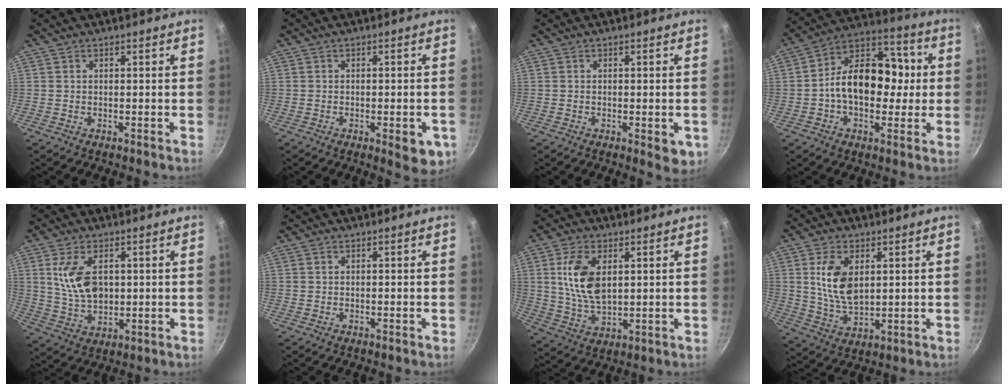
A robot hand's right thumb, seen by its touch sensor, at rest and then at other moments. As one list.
[{"total": 5.9, "force": [-2.3, 2.1, 5.0], "torque": [-0.047, 0.003, -0.023]}, {"total": 4.0, "force": [-1.2, 1.5, 3.5], "torque": [-0.032, -0.002, -0.012]}, {"total": 17.5, "force": [-0.1, 11.2, 13.4], "torque": [-0.178, 0.040, -0.011]}, {"total": 9.4, "force": [2.2, 5.6, 7.2], "torque": [-0.129, -0.008, 0.051]}, {"total": 0.0}, {"total": 10.9, "force": [2.6, 5.9, 8.8], "torque": [-0.165, -0.013, 0.054]}, {"total": 10.5, "force": [2.4, 6.1, 8.2], "torque": [-0.143, -0.016, 0.054]}]